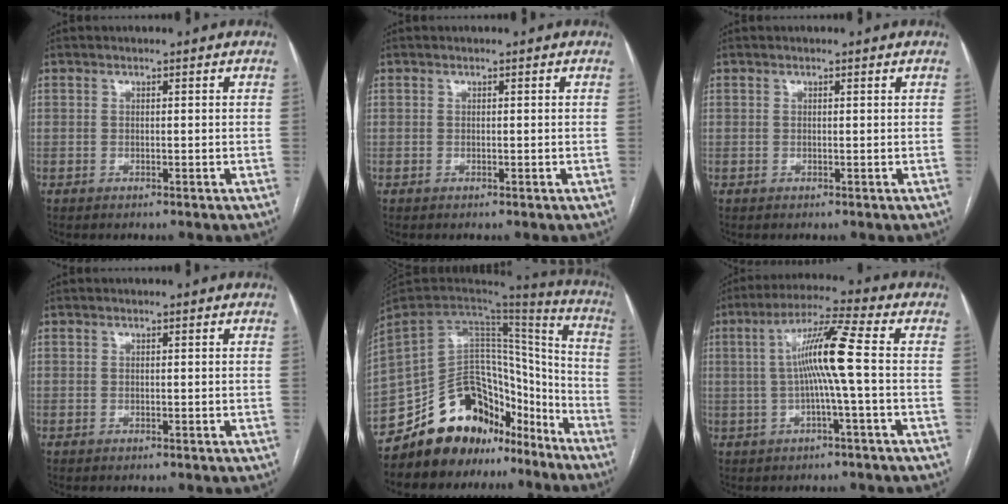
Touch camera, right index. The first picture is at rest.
{"total": 0.0}
{"total": 0.0}
{"total": 0.0}
{"total": 19.5, "force": [-14.9, 10.7, 6.6], "torque": [-0.106, 0.078, -0.237]}
{"total": 9.0, "force": [-0.1, -1.0, 8.9], "torque": [-0.166, 0.015, -0.001]}